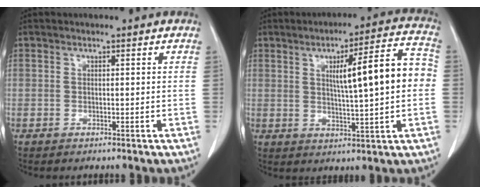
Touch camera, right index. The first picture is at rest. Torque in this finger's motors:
{"motor_torque": [1.08, 0.69, 0.33, 0.10]}